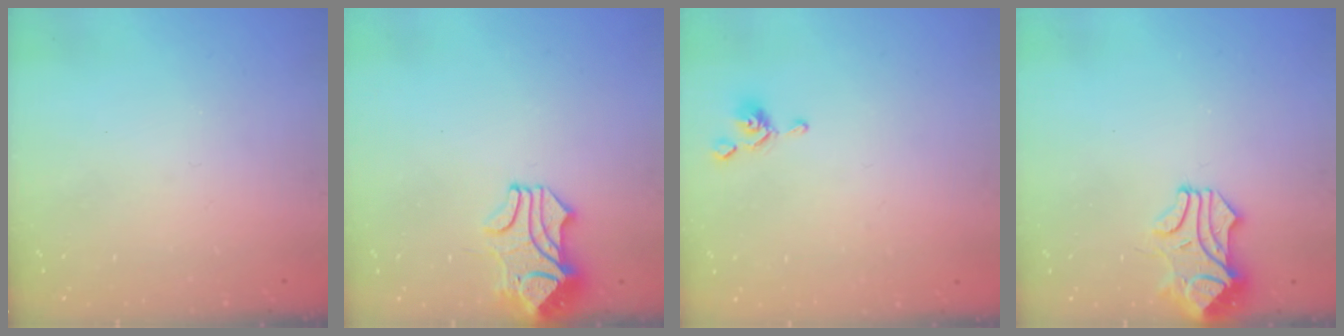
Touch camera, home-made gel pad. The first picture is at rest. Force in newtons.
{"total": 2.4, "press": 2.1, "slide": 1.2}
{"total": 0.0}
{"total": 0.5, "press": 0.5, "slide": 0.1}